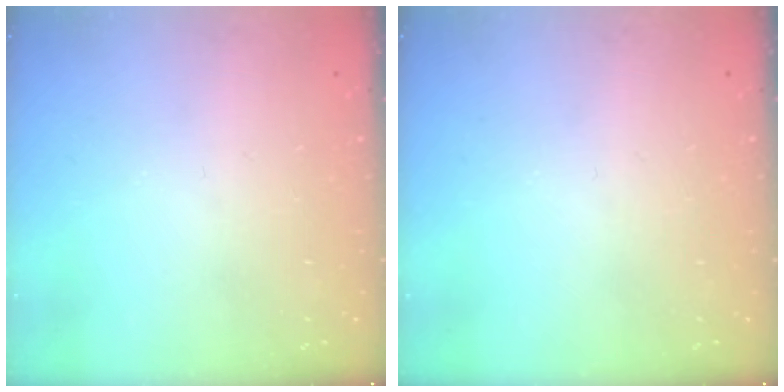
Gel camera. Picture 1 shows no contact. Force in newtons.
{"total": 0.0}